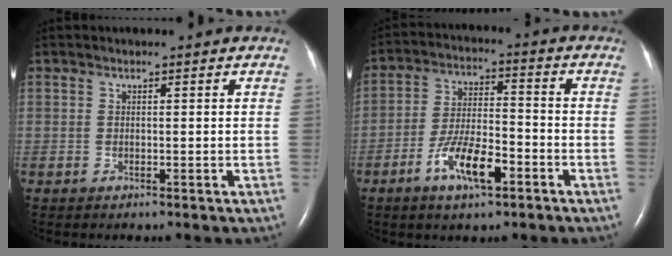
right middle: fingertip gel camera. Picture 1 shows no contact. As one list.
[{"total": 9.2, "force": [-4.7, 2.7, 7.4], "torque": [-0.148, 0.001, -0.085]}]